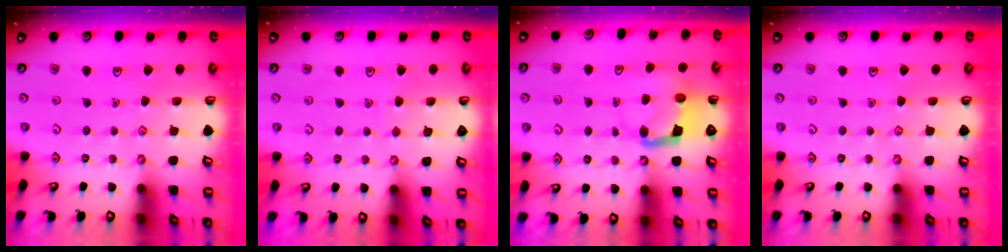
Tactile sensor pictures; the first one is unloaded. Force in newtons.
{"total": 1.7, "press": 1.7, "slide": 0.1}
{"total": 5.0, "press": 5.0, "slide": 0.4}
{"total": 0.0}